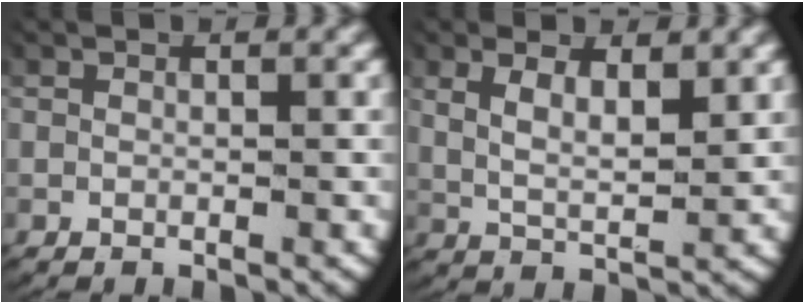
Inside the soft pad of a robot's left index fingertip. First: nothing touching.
{"total": 3.9, "force": [1.4, 2.1, 3.0], "torque": [-0.058, -0.009, 0.026]}